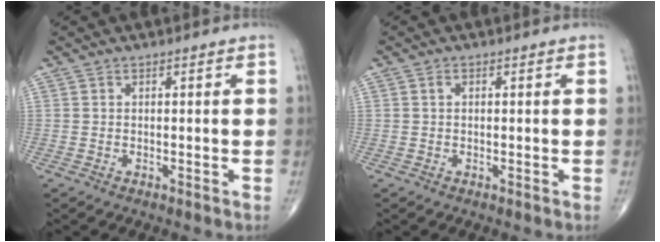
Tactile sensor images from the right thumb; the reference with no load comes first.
{"total": 1.0, "force": [0.0, 0.9, 0.5], "torque": [-0.001, 0.003, -0.004]}